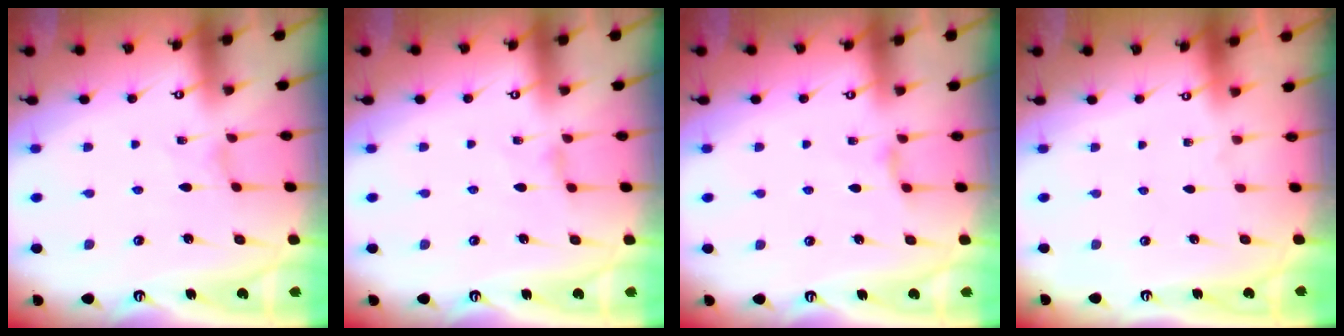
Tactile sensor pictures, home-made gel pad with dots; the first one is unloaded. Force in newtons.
{"total": 0.8, "press": 0.7, "slide": 0.3}
{"total": 1.4, "press": 1.4, "slide": 0.4}
{"total": 0.0}